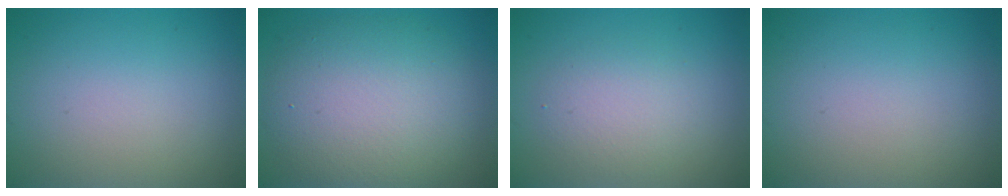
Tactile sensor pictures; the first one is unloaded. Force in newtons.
{"total": 8.6, "press": 8.6, "slide": 0.3}
{"total": 2.9, "press": 2.9, "slide": 0.3}
{"total": 0.0}